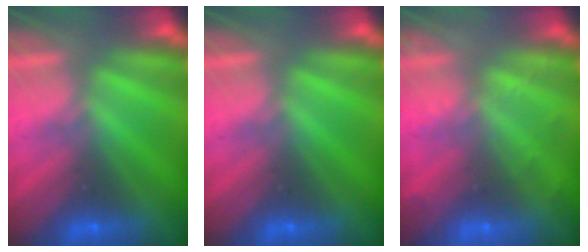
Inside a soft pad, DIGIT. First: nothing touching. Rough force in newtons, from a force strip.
{"total": 0.0}
{"total": 2.1}